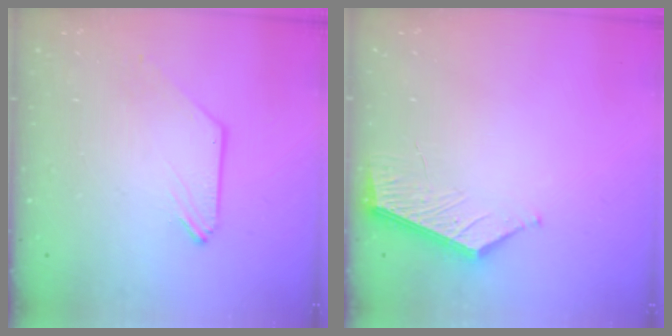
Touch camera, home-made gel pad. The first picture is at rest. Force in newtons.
{"total": 5.7, "press": 5.7, "slide": 0.1}